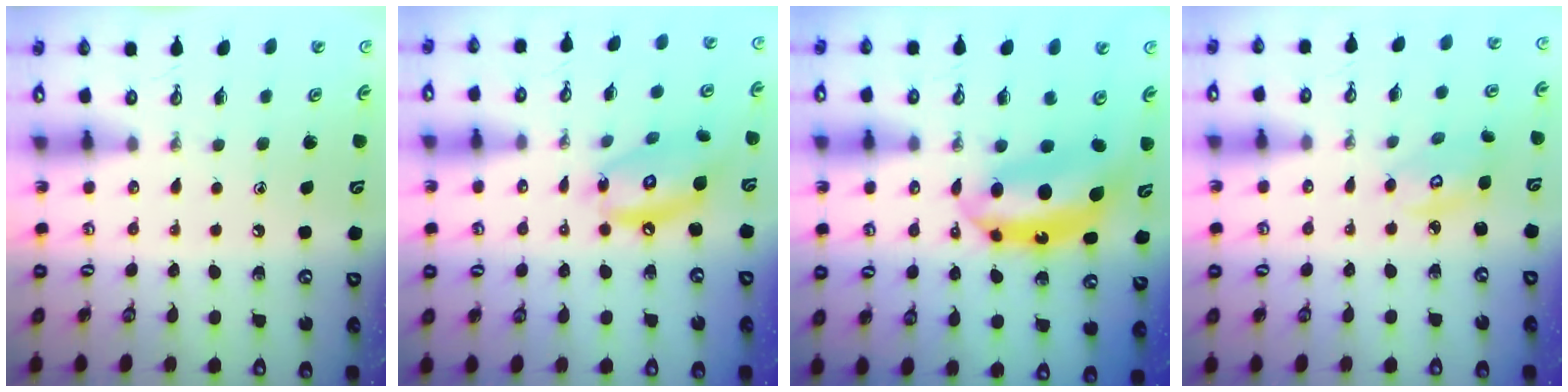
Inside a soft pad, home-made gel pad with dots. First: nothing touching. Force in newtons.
{"total": 13.5, "press": 13.4, "slide": 1.3}
{"total": 8.1, "press": 8.1, "slide": 0.7}
{"total": 4.5, "press": 4.4, "slide": 0.2}